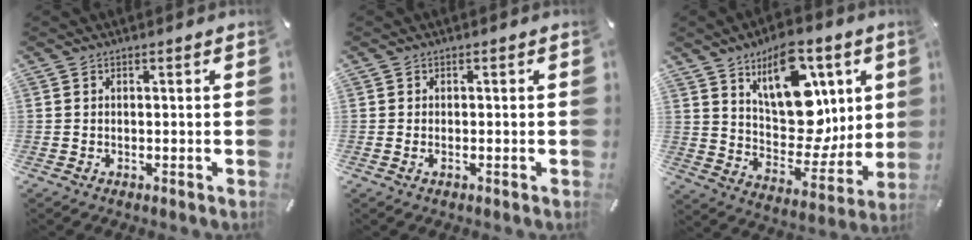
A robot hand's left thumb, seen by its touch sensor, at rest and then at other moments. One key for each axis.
{"total": 0.9, "fx": -0.3, "fy": 0.4, "fz": 0.8, "tx": -0.016, "ty": -0.001, "tz": -0.005}
{"total": 18.7, "fx": 8.0, "fy": 11.6, "fz": 12.2, "tx": -0.162, "ty": -0.048, "tz": 0.146}